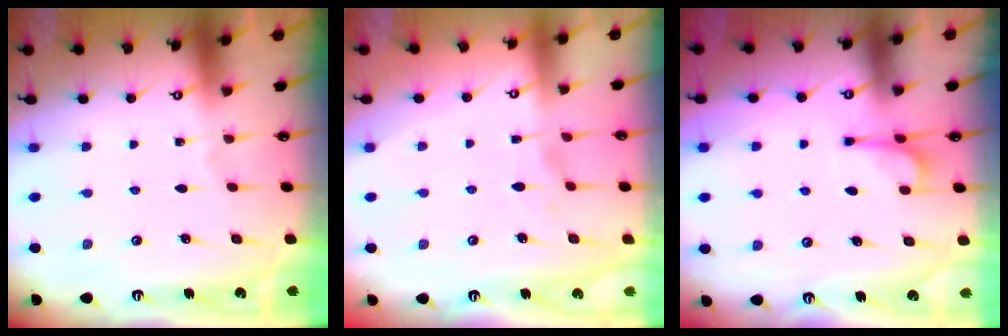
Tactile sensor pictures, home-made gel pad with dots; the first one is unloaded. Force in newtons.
{"total": 2.3, "press": 2.1, "slide": 1.1}
{"total": 3.6, "press": 3.5, "slide": 0.6}